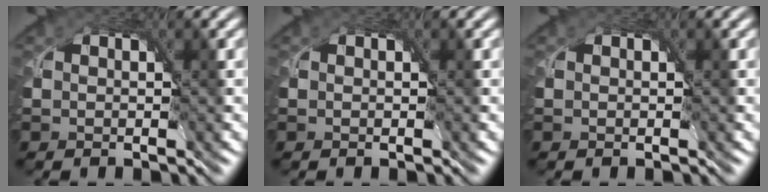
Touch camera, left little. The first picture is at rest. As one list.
[{"total": 0.0}, {"total": 0.0}]